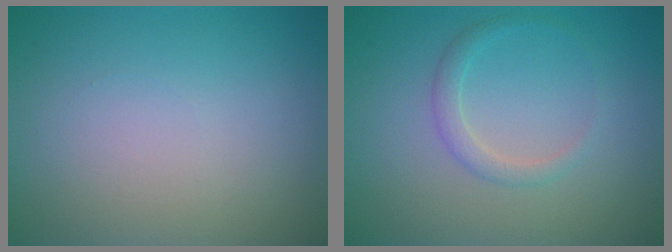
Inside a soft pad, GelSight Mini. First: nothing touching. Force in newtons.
{"total": 1.4, "press": 1.4, "slide": 0.0}